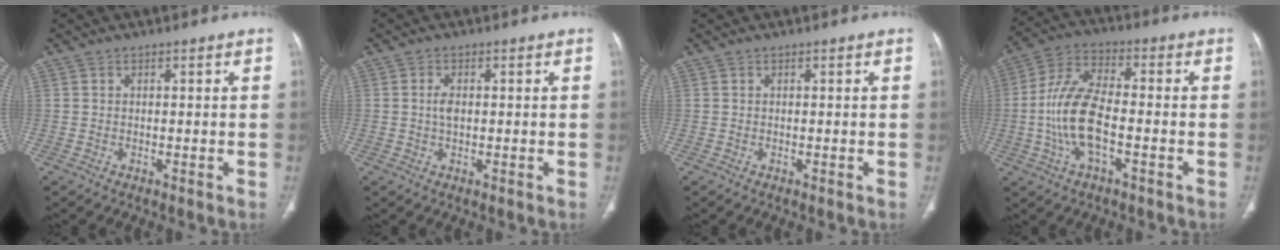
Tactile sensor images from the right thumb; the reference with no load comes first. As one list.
[{"total": 2.2, "force": [0.1, 1.2, 1.8], "torque": [-0.038, 0.001, 0.002]}, {"total": 0.0}, {"total": 12.7, "force": [-2.5, 5.6, 11.1], "torque": [-0.233, 0.026, -0.052]}]